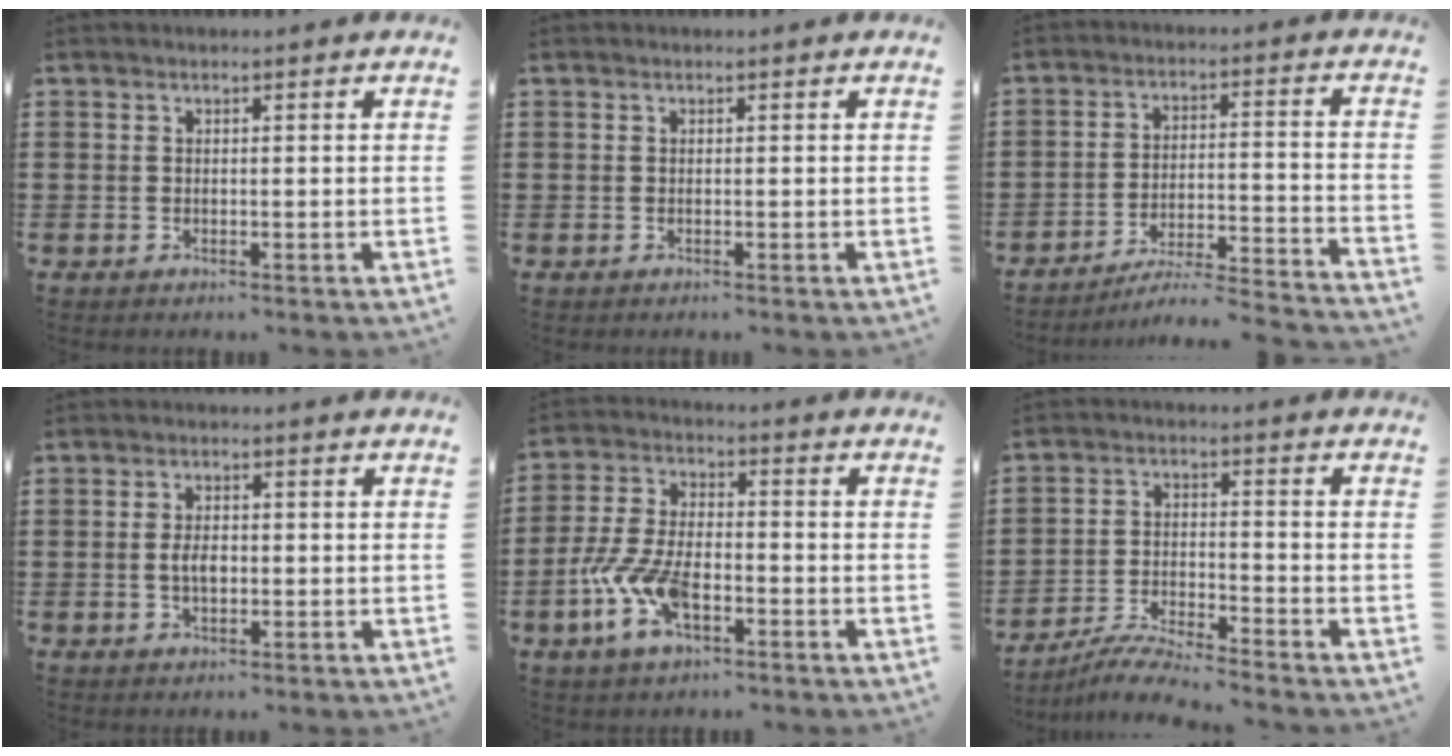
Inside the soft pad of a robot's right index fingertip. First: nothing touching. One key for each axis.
{"total": 0.0}
{"total": 4.5, "fx": -4.1, "fy": -0.4, "fz": 1.7, "tx": -0.035, "ty": -0.019, "tz": -0.086}
{"total": 3.0, "fx": -0.3, "fy": 1.4, "fz": 2.6, "tx": -0.058, "ty": -0.002, "tz": -0.007}
{"total": 9.3, "fx": -3.6, "fy": 4.6, "fz": 7.2, "tx": -0.181, "ty": -0.006, "tz": -0.071}
{"total": 5.4, "fx": -5.2, "fy": -0.2, "fz": 1.5, "tx": -0.040, "ty": -0.009, "tz": -0.102}